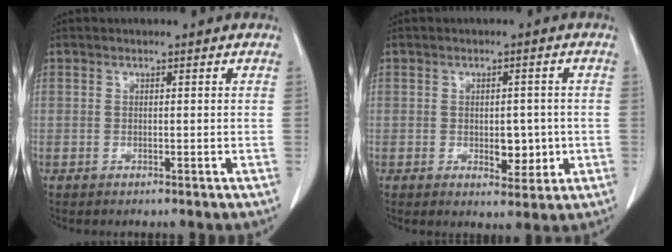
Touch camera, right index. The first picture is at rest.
{"total": 4.7, "force": [-0.8, 2.6, 3.9], "torque": [-0.041, -0.001, -0.003]}